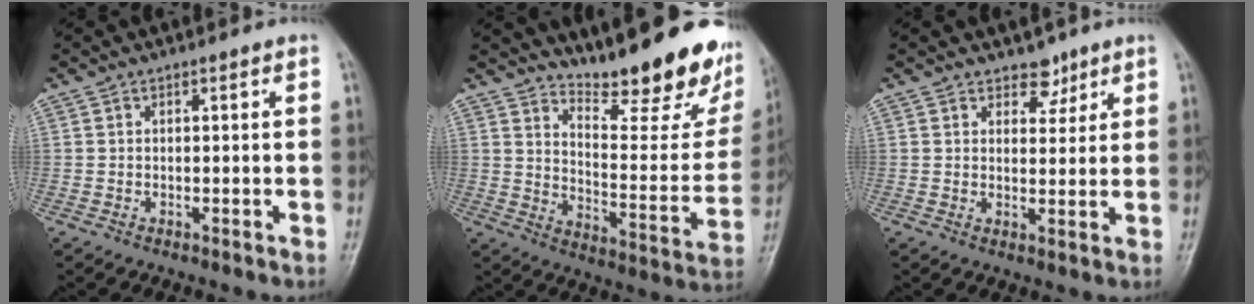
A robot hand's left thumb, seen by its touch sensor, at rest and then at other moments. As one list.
[{"total": 22.4, "force": [18.3, 5.8, 11.7], "torque": [-0.128, -0.139, 0.251]}, {"total": 3.5, "force": [2.6, 2.1, 1.0], "torque": [0.010, -0.017, 0.039]}]